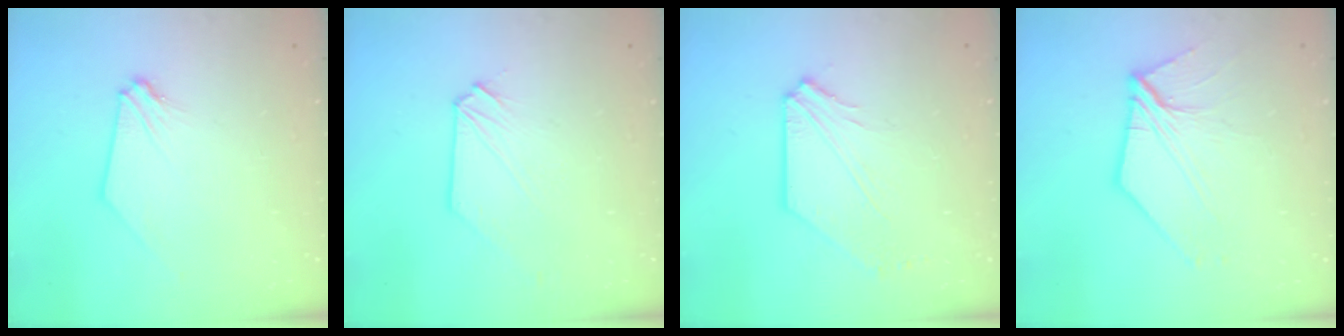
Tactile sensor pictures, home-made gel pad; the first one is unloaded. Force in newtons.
{"total": 0.5, "press": 0.5, "slide": 0.0}
{"total": 6.8, "press": 6.8, "slide": 0.8}
{"total": 8.3, "press": 8.3, "slide": 1.1}